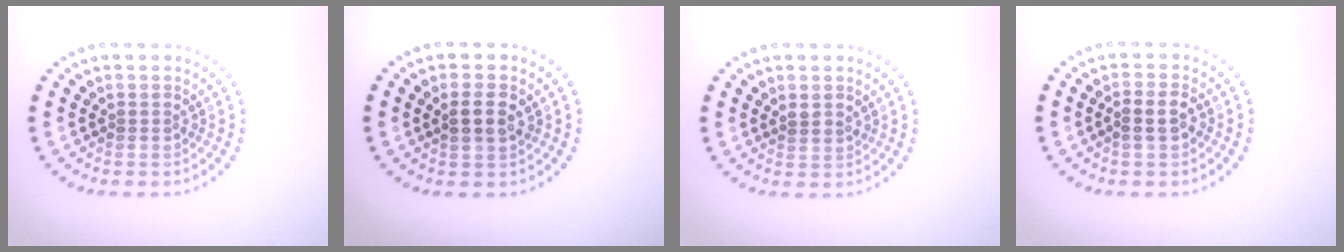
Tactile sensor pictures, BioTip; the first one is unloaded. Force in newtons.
{"total": 2.4, "press": 2.4, "slide": 0.4}
{"total": 1.0, "press": 0.7, "slide": 0.7}
{"total": 2.3, "press": 2.2, "slide": 0.6}